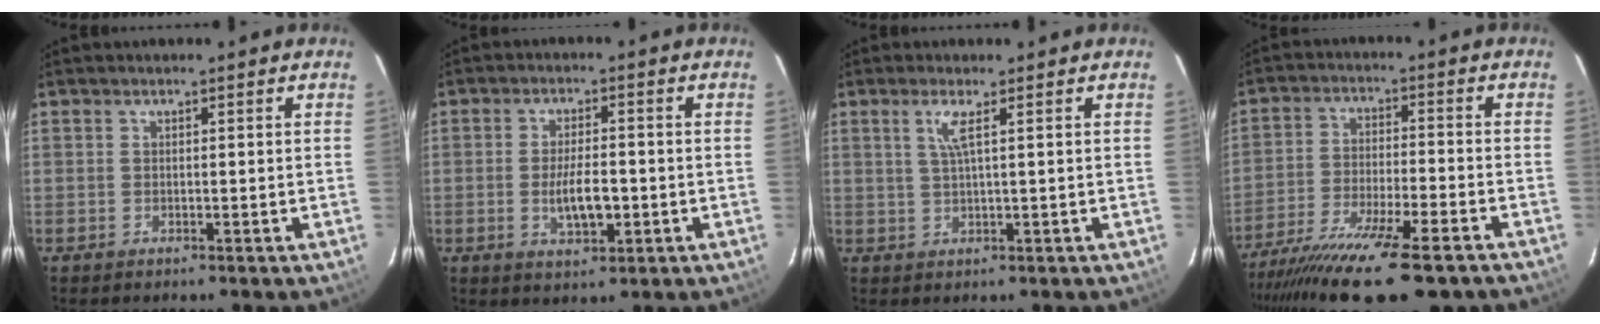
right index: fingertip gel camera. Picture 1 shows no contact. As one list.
[{"total": 6.6, "force": [-1.4, 2.4, 6.0], "torque": [-0.115, -0.006, -0.020]}, {"total": 2.7, "force": [1.1, -0.4, 2.5], "torque": [-0.050, -0.002, 0.025]}, {"total": 19.7, "force": [-15.4, 3.4, 11.8], "torque": [-0.234, -0.055, -0.252]}]